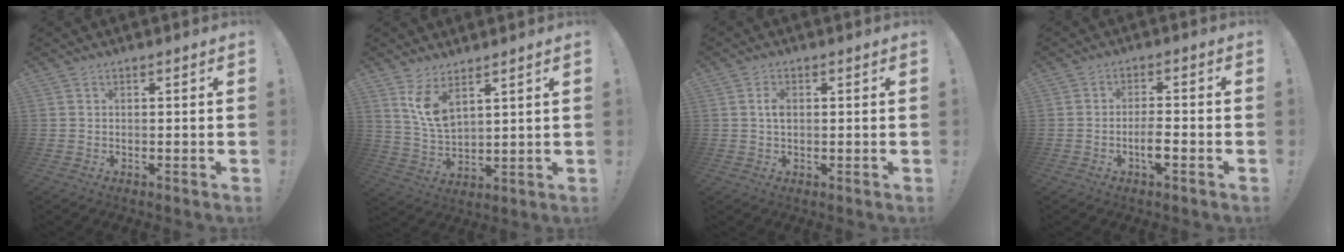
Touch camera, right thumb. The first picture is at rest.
{"total": 8.5, "force": [5.7, 3.2, 5.5], "torque": [-0.110, -0.036, 0.105]}
{"total": 2.4, "force": [0.2, 1.5, 1.9], "torque": [-0.030, 0.001, 0.000]}
{"total": 4.9, "force": [-2.1, 1.1, 4.3], "torque": [-0.088, -0.002, -0.037]}